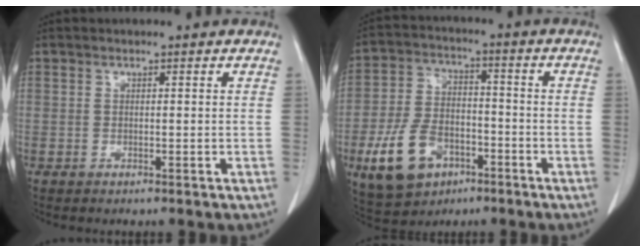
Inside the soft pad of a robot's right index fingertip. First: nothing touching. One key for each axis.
{"total": 12.3, "fx": -5.5, "fy": 7.9, "fz": 7.7, "tx": -0.170, "ty": 0.006, "tz": -0.090}